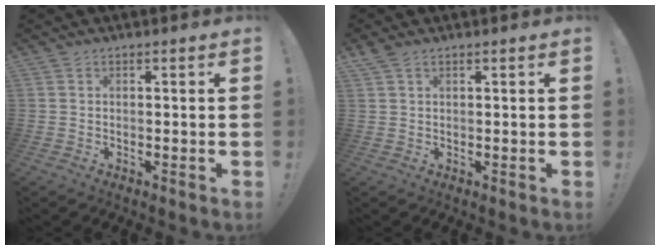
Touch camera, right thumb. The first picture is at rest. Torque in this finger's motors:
{"motor_torque": [-0.39, 0.45, 0.25, 0.16, 0.19]}